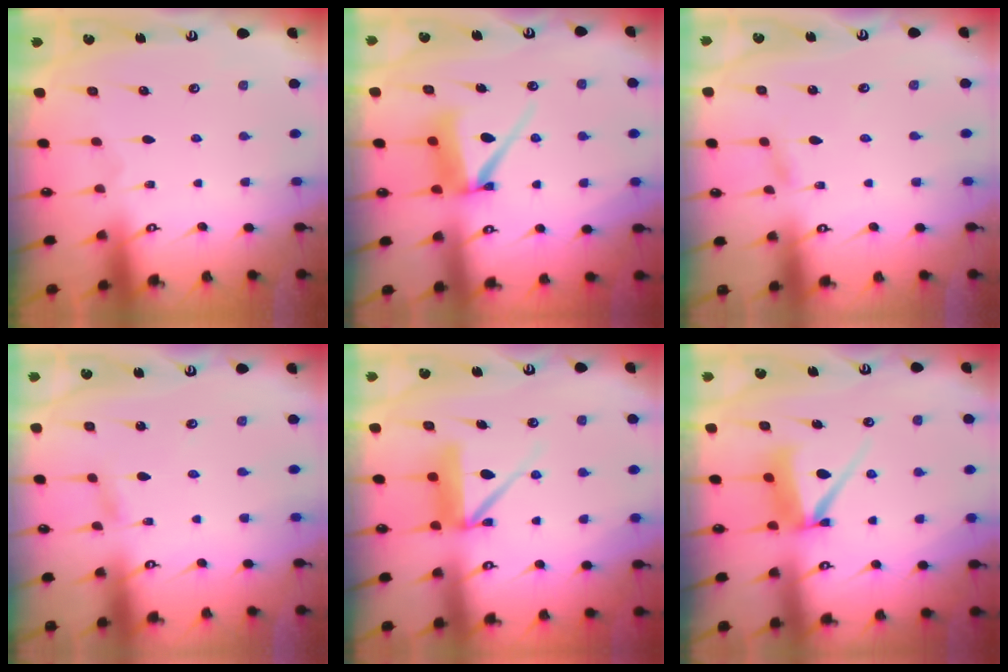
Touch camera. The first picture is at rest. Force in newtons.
{"total": 9.3, "press": 9.3, "slide": 1.0}
{"total": 1.1, "press": 1.1, "slide": 0.1}
{"total": 1.9, "press": 1.9, "slide": 0.2}
{"total": 9.3, "press": 9.2, "slide": 0.9}
{"total": 9.0, "press": 9.0, "slide": 1.0}